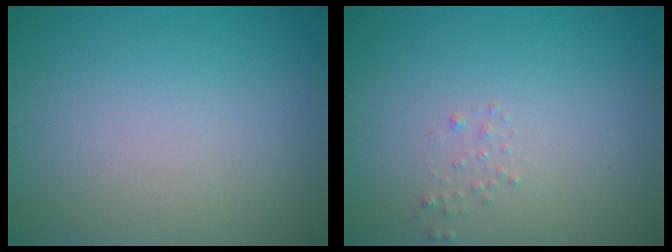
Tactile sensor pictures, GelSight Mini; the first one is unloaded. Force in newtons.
{"total": 0.6, "press": 0.6, "slide": 0.0}